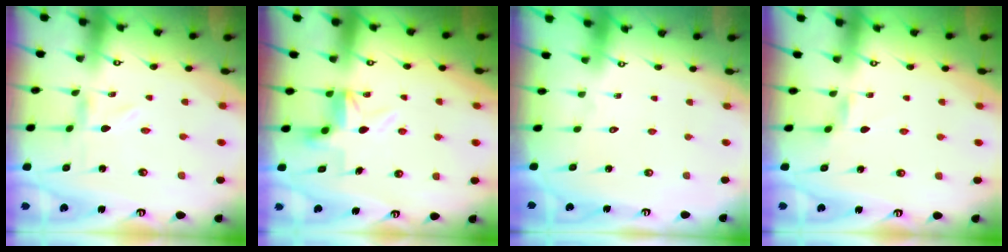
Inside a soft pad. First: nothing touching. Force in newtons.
{"total": 4.7, "press": 4.7, "slide": 0.3}
{"total": 1.7, "press": 1.7, "slide": 0.1}
{"total": 2.8, "press": 2.7, "slide": 0.5}